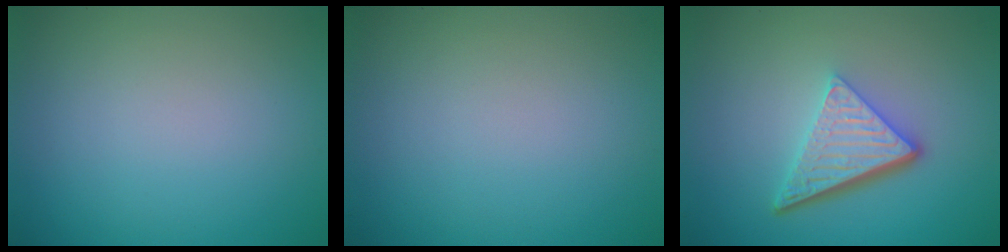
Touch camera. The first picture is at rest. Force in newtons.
{"total": 0.0}
{"total": 5.1, "press": 3.6, "slide": 3.7}